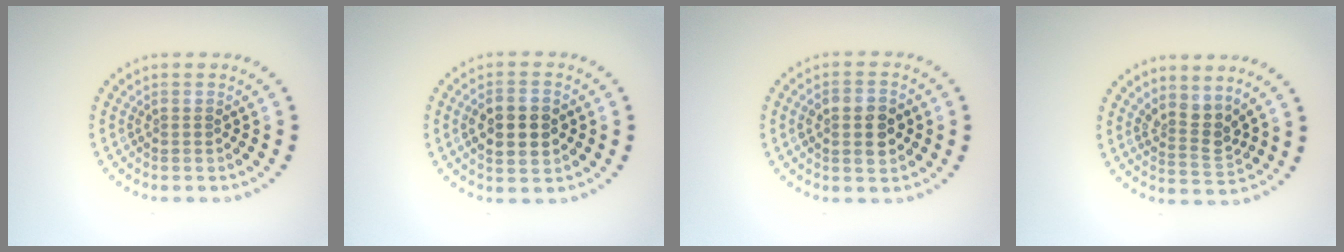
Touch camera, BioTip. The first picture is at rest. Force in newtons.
{"total": 4.5, "press": 4.5, "slide": 0.2}
{"total": 3.8, "press": 3.8, "slide": 0.1}
{"total": 2.7, "press": 2.0, "slide": 1.8}